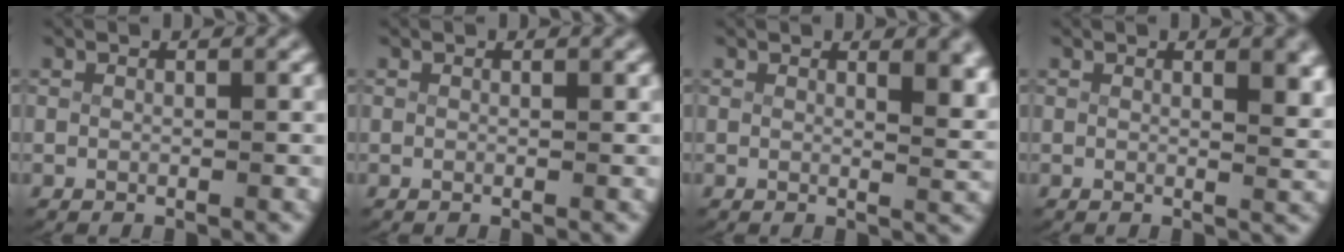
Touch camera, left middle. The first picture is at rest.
{"total": 0.0}
{"total": 2.5, "force": [1.6, 0.6, 1.9], "torque": [-0.018, -0.016, 0.026]}
{"total": 1.9, "force": [1.0, 0.3, 1.5], "torque": [-0.014, -0.010, 0.017]}